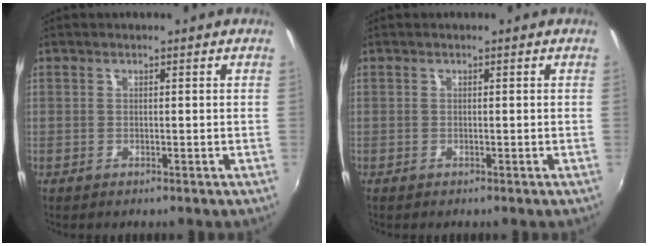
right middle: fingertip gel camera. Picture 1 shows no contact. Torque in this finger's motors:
{"motor_torque": [0.17, -0.17, 0.05, 0.01]}